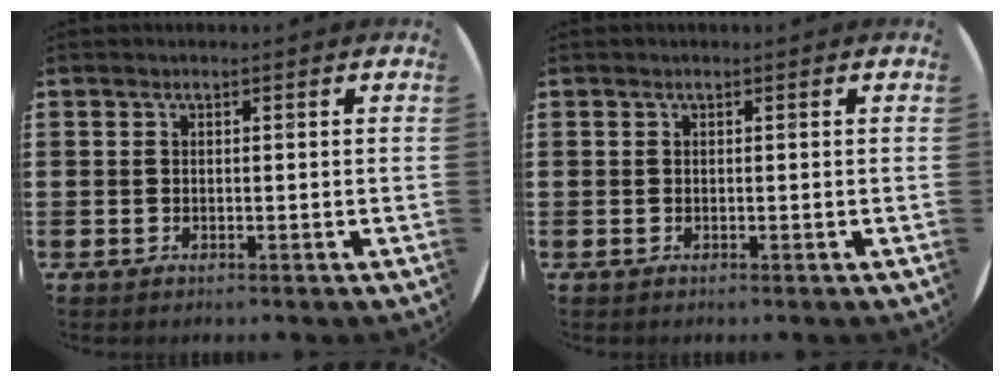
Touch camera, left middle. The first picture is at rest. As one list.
[{"total": 0.0}]